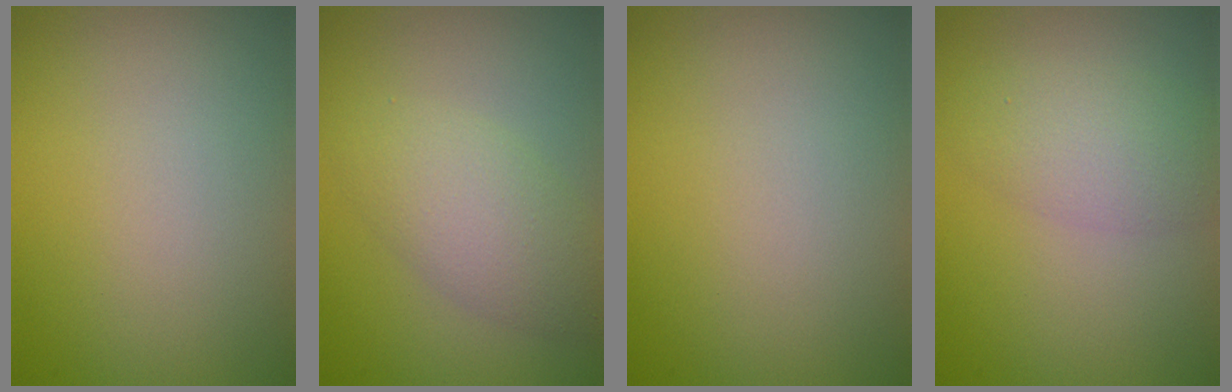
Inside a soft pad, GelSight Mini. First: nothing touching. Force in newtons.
{"total": 4.0, "press": 4.0, "slide": 0.0}
{"total": 0.0}
{"total": 3.4, "press": 3.4, "slide": 0.1}